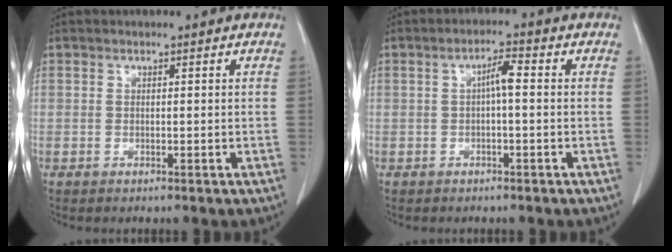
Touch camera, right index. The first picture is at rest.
{"total": 3.1, "force": [0.1, 0.4, 3.0], "torque": [-0.053, 0.008, 0.002]}